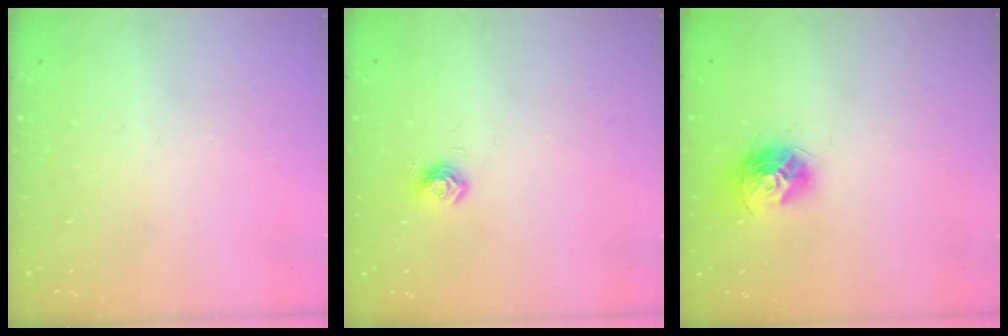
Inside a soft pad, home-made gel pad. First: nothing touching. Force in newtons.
{"total": 7.6, "press": 7.5, "slide": 1.1}
{"total": 11.1, "press": 11.0, "slide": 0.9}